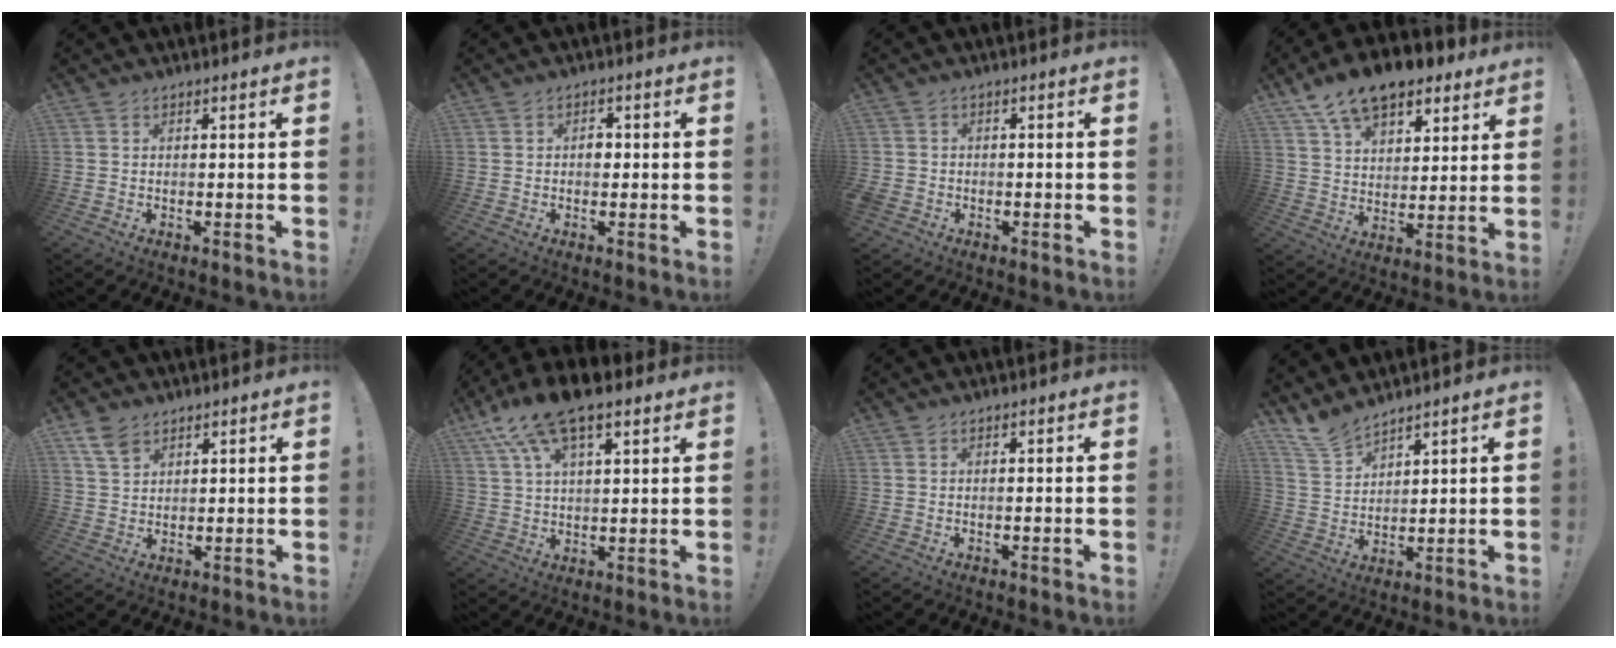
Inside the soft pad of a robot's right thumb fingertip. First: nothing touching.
{"total": 2.7, "force": [-0.5, 2.0, 1.8], "torque": [-0.025, 0.006, -0.014]}
{"total": 2.3, "force": [-1.5, 1.5, 0.9], "torque": [-0.017, 0.009, -0.027]}
{"total": 13.9, "force": [10.1, 7.0, 6.5], "torque": [-0.116, -0.062, 0.187]}
{"total": 5.7, "force": [3.7, 3.6, 2.5], "torque": [-0.038, -0.018, 0.070]}
{"total": 13.3, "force": [8.7, 4.8, 8.9], "torque": [-0.164, -0.031, 0.157]}
{"total": 0.0}
{"total": 7.3, "force": [6.7, 1.8, 2.2], "torque": [-0.049, -0.046, 0.129]}